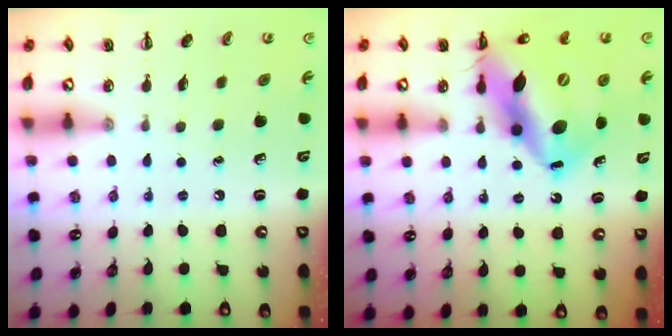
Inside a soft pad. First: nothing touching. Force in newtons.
{"total": 19.4, "press": 18.7, "slide": 5.1}